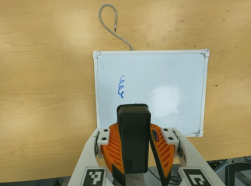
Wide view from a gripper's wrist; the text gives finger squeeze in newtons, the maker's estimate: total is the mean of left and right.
{"total": 10.1, "left": 9.7, "right": 10.5}